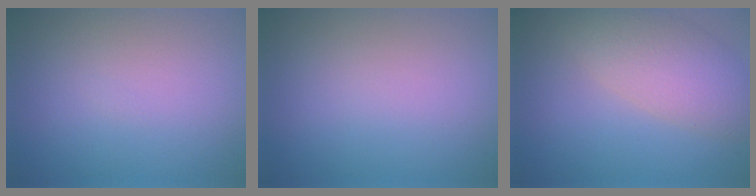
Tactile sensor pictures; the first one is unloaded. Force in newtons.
{"total": 0.0}
{"total": 5.0, "press": 5.0, "slide": 0.4}